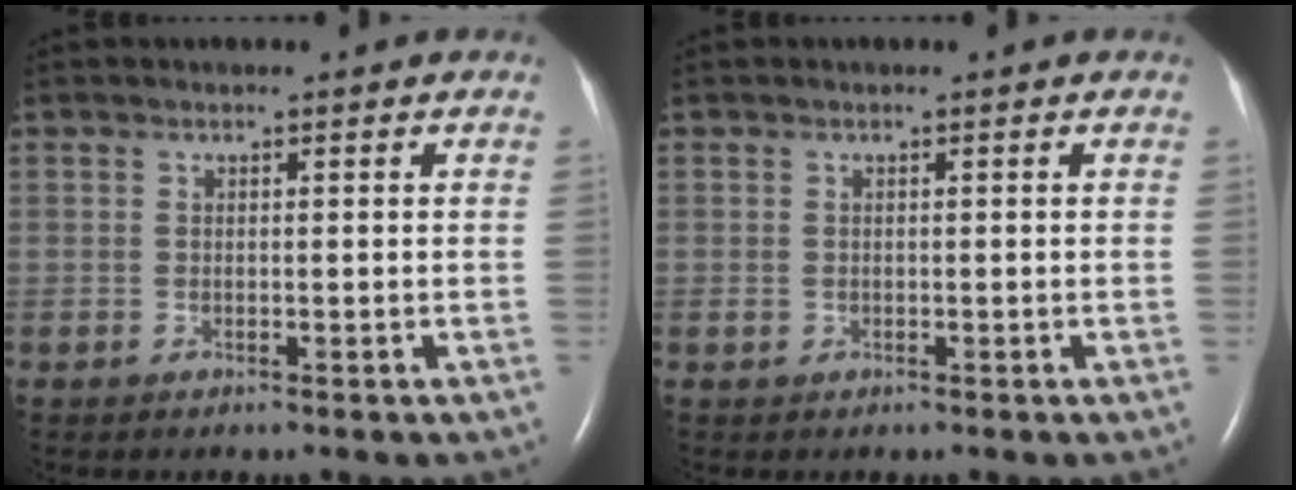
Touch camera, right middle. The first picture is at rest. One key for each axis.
{"total": 0.7, "fx": 0.0, "fy": 0.6, "fz": 0.2, "tx": -0.004, "ty": 0.002, "tz": 0.002}